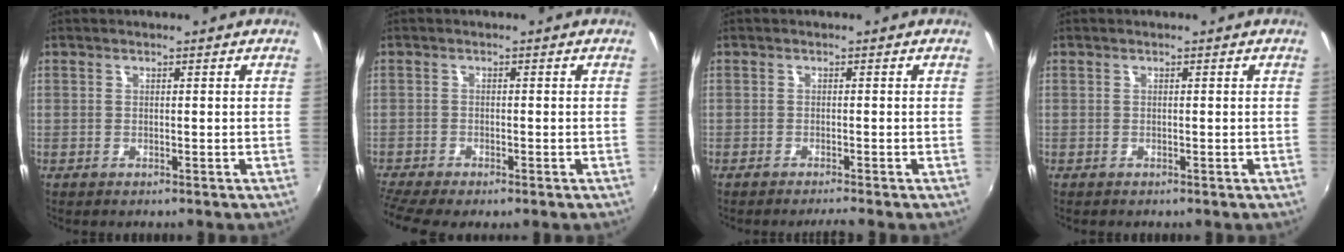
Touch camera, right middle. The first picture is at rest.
{"total": 5.6, "force": [-4.7, 0.7, 3.1], "torque": [-0.081, -0.031, -0.083]}
{"total": 1.9, "force": [-1.8, -0.3, 0.6], "torque": [-0.015, -0.011, -0.033]}
{"total": 0.0}